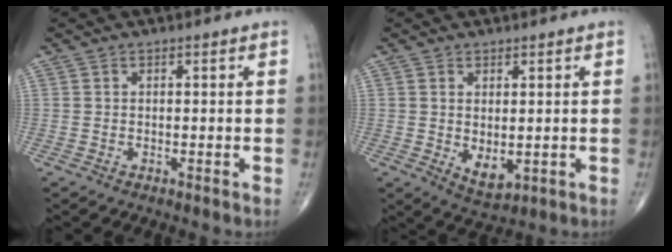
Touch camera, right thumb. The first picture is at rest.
{"total": 4.7, "force": [-0.2, 2.5, 3.9], "torque": [-0.054, -0.010, 0.011]}